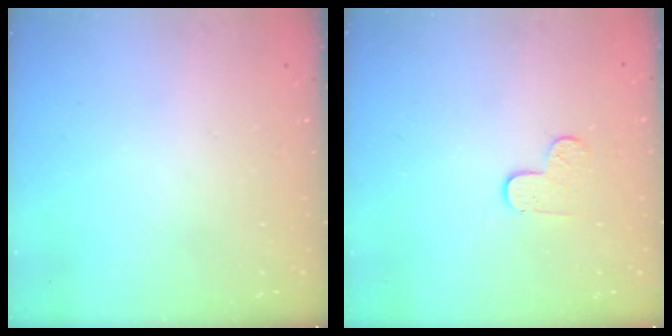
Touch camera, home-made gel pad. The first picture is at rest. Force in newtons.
{"total": 5.3, "press": 5.3, "slide": 0.4}